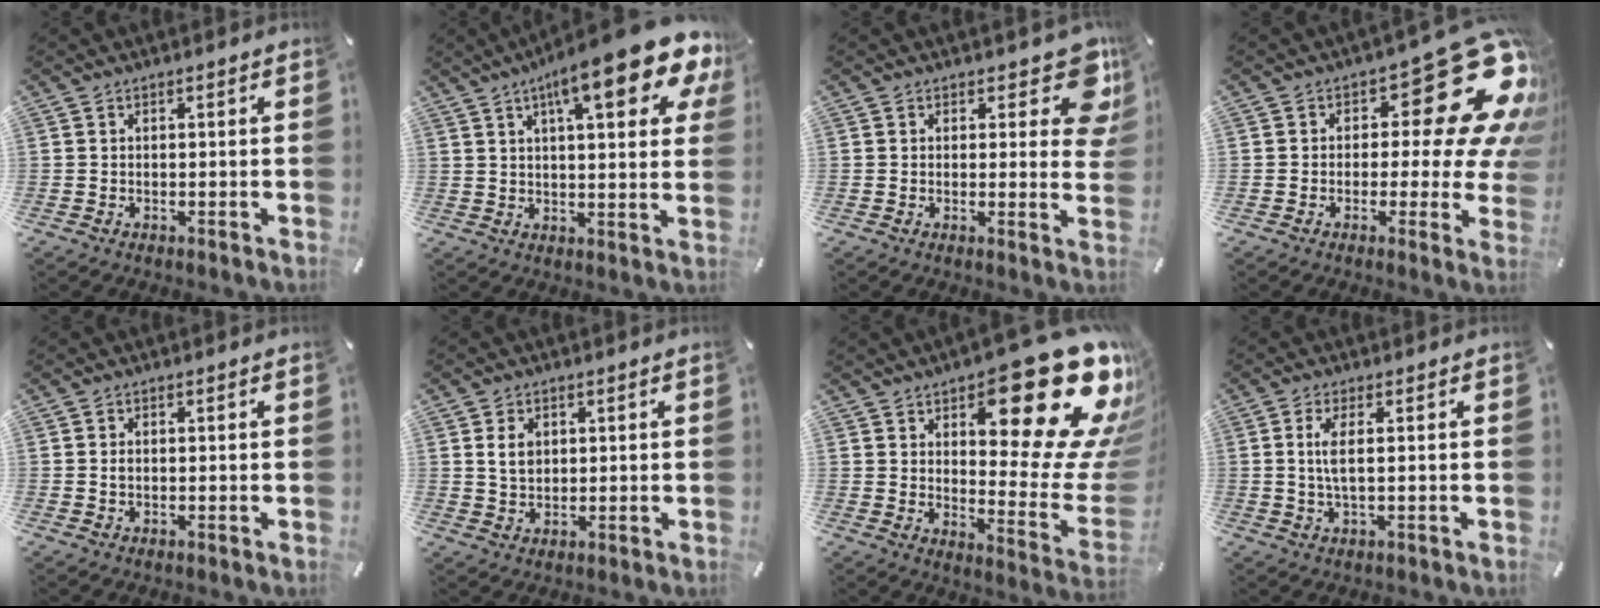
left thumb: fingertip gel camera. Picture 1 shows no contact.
{"total": 17.8, "force": [9.6, 4.7, 14.2], "torque": [-0.214, -0.041, 0.146]}
{"total": 7.9, "force": [3.8, 3.8, 5.7], "torque": [-0.052, -0.021, 0.059]}
{"total": 22.8, "force": [9.4, 10.0, 18.2], "torque": [-0.224, -0.063, 0.156]}
{"total": 0.9, "force": [0.1, 0.5, 0.8], "torque": [-0.016, 0.002, 0.001]}
{"total": 4.5, "force": [1.3, 3.5, 2.5], "torque": [-0.040, 0.002, 0.020]}
{"total": 28.2, "force": [16.2, 11.0, 20.3], "torque": [-0.240, -0.120, 0.267]}
{"total": 5.0, "force": [0.6, 1.2, 4.8], "torque": [-0.107, -0.006, 0.004]}